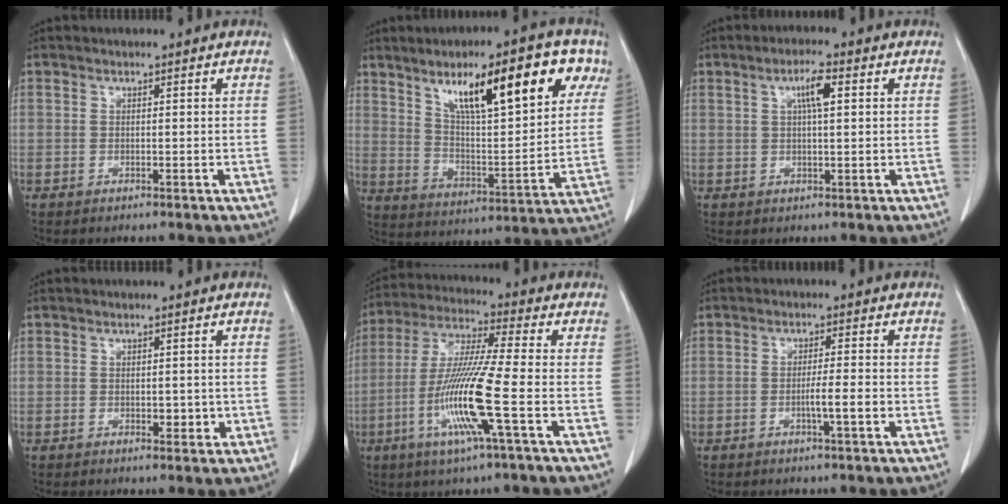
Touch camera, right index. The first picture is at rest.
{"total": 20.4, "force": [10.6, 4.5, 16.8], "torque": [-0.253, 0.023, 0.171]}
{"total": 4.1, "force": [1.3, 0.5, 3.9], "torque": [-0.071, 0.005, 0.023]}
{"total": 2.0, "force": [-0.2, 1.2, 1.6], "torque": [-0.018, 0.000, 0.002]}
{"total": 13.5, "force": [-4.1, -0.8, 12.8], "torque": [-0.261, -0.017, -0.087]}
{"total": 3.4, "force": [-1.1, -0.1, 3.2], "torque": [-0.054, -0.001, -0.018]}